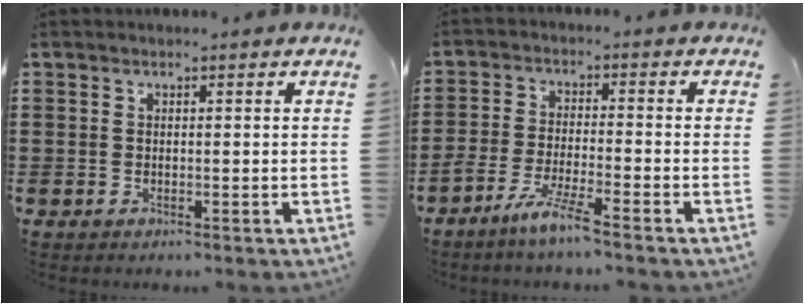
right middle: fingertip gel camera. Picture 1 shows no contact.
{"total": 5.8, "force": [-4.7, -0.3, 3.4], "torque": [-0.081, -0.018, -0.091]}